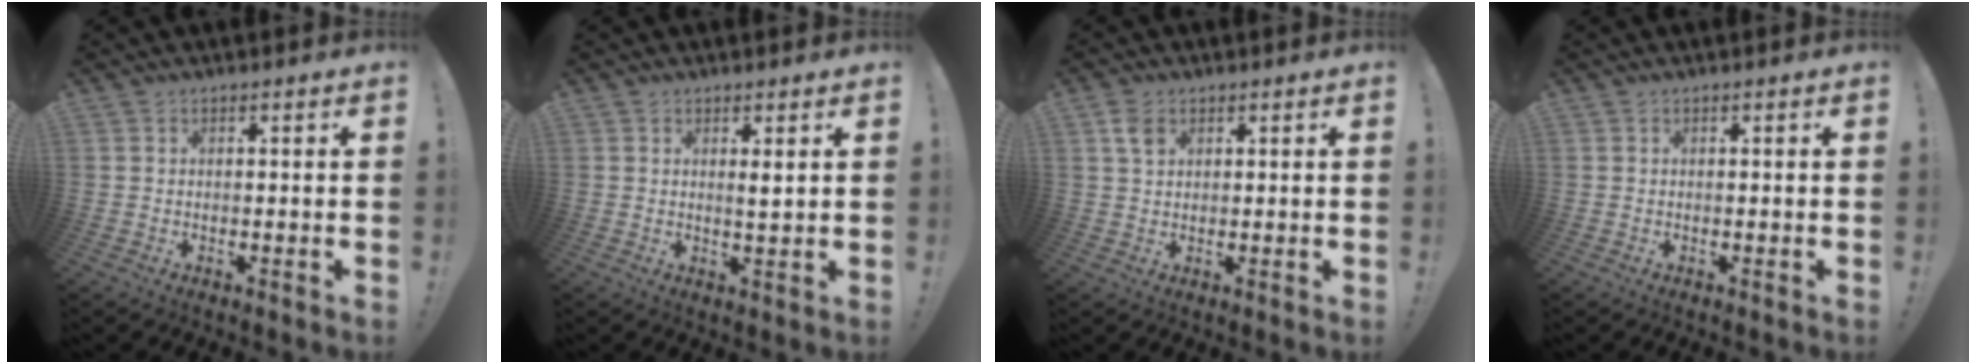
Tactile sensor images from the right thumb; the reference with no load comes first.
{"total": 2.1, "force": [0.9, 0.1, 1.9], "torque": [-0.020, -0.012, 0.010]}
{"total": 3.3, "force": [1.6, 2.3, 1.8], "torque": [-0.027, -0.001, 0.031]}
{"total": 0.0}